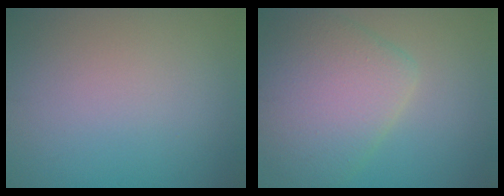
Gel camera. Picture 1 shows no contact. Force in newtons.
{"total": 7.2, "press": 7.2, "slide": 0.3}